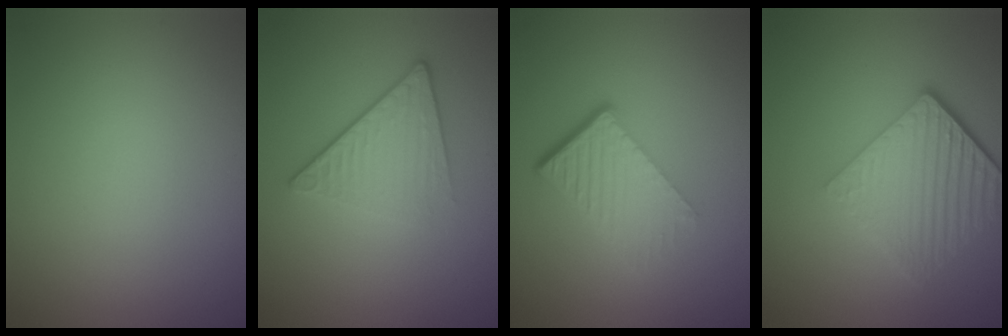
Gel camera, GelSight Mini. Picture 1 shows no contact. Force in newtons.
{"total": 4.5, "press": 2.8, "slide": 3.5}
{"total": 4.7, "press": 2.8, "slide": 3.8}
{"total": 6.0, "press": 4.2, "slide": 4.3}